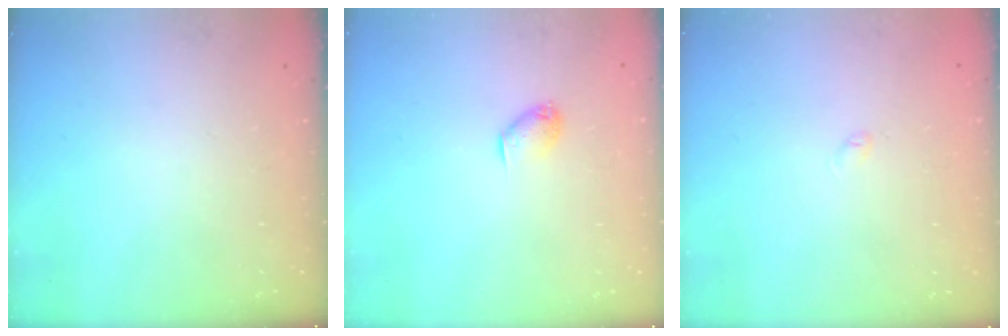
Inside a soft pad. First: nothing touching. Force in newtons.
{"total": 5.9, "press": 5.9, "slide": 0.7}
{"total": 2.6, "press": 2.6, "slide": 0.4}